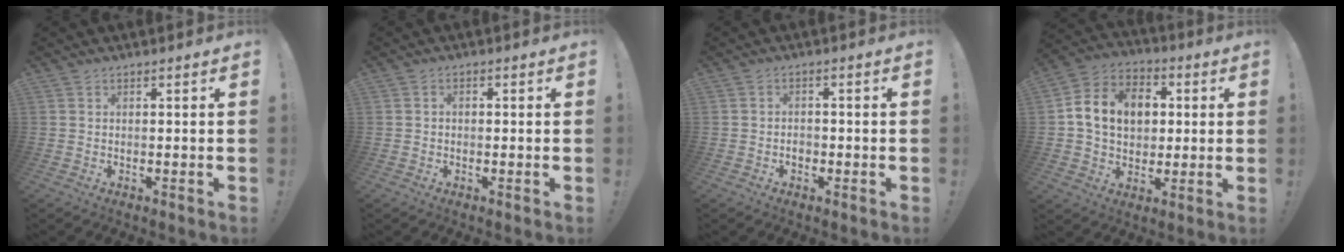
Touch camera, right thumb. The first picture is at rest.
{"total": 1.1, "force": [-0.7, 0.8, 0.5], "torque": [-0.007, 0.003, -0.013]}
{"total": 1.9, "force": [-0.9, 1.3, 1.0], "torque": [-0.008, 0.000, -0.018]}
{"total": 15.2, "force": [2.8, 11.9, 9.0], "torque": [-0.135, 0.005, 0.058]}